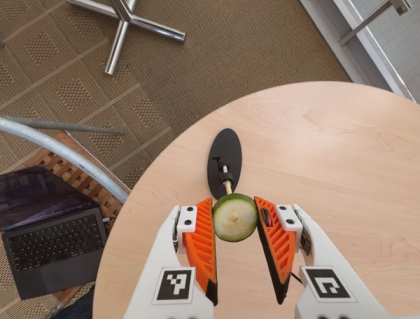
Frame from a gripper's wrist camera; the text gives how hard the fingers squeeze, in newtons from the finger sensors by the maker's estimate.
{"total": 8.3, "left": 8.9, "right": 7.8}